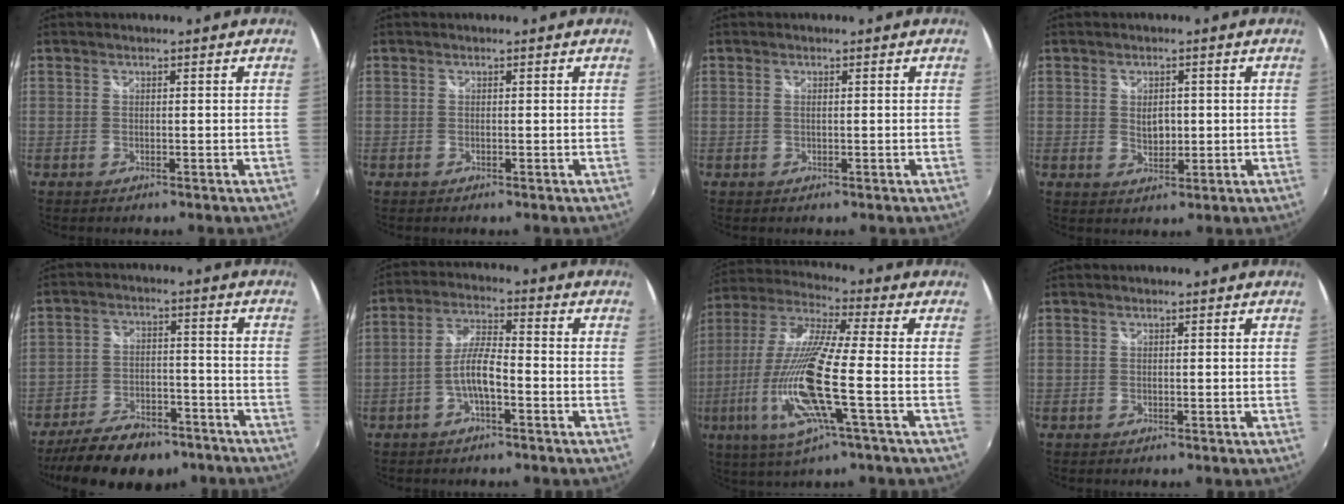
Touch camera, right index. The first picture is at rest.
{"total": 0.0}
{"total": 0.5, "force": [0.1, 0.1, 0.5], "torque": [-0.012, 0.000, 0.000]}
{"total": 3.4, "force": [0.3, 2.5, 2.4], "torque": [-0.034, -0.001, 0.005]}
{"total": 16.7, "force": [-12.6, 8.1, 7.5], "torque": [-0.161, 0.004, -0.177]}
{"total": 5.9, "force": [-2.6, 1.4, 5.2], "torque": [-0.109, 0.013, -0.047]}
{"total": 18.6, "force": [-5.4, 1.7, 17.7], "torque": [-0.343, -0.029, -0.107]}
{"total": 0.0}